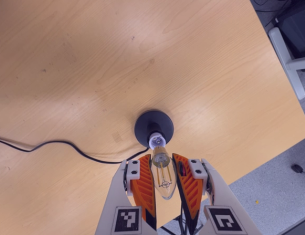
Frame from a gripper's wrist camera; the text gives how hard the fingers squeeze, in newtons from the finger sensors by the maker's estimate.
{"total": 21.5, "left": 23.4, "right": 19.7}